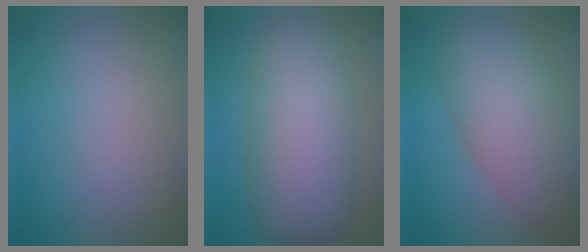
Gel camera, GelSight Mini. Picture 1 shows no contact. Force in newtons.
{"total": 9.6, "press": 9.6, "slide": 0.1}
{"total": 8.1, "press": 8.1, "slide": 0.6}